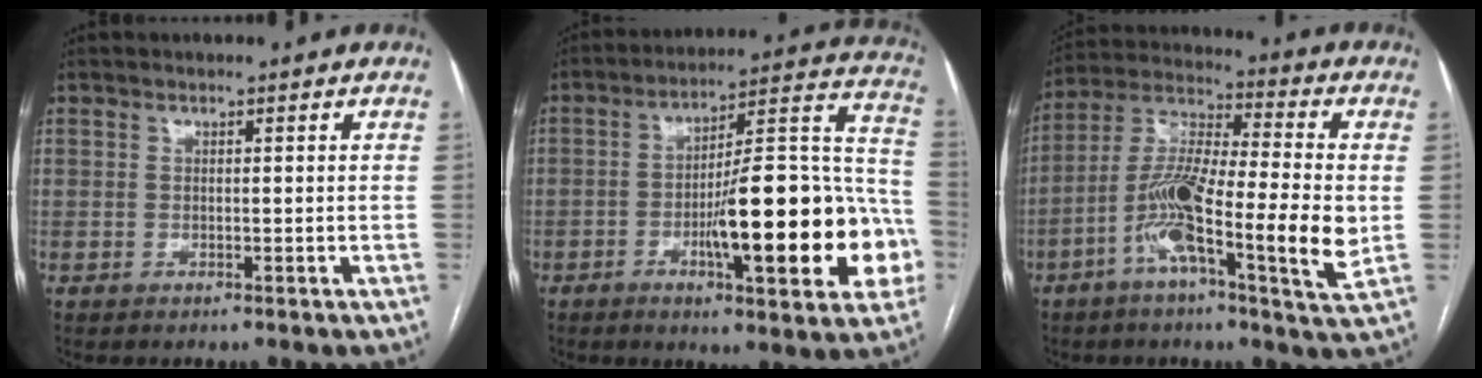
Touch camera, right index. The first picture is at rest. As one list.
[{"total": 22.8, "force": [-6.1, 4.6, 21.5], "torque": [-0.249, 0.030, -0.077]}, {"total": 16.6, "force": [-4.0, 1.9, 16.0], "torque": [-0.301, -0.001, -0.077]}]